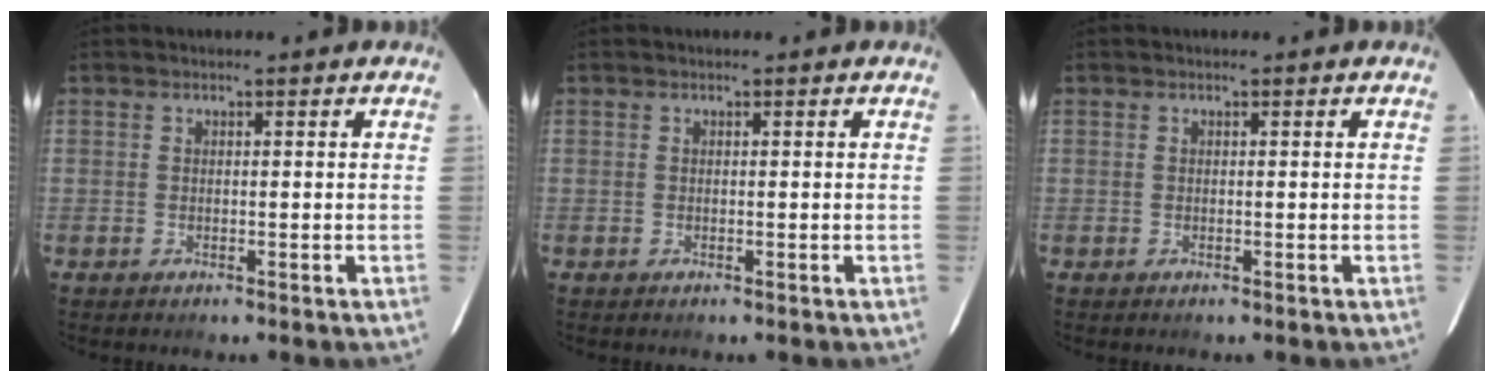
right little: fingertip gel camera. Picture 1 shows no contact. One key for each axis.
{"total": 0.0}
{"total": 0.0}